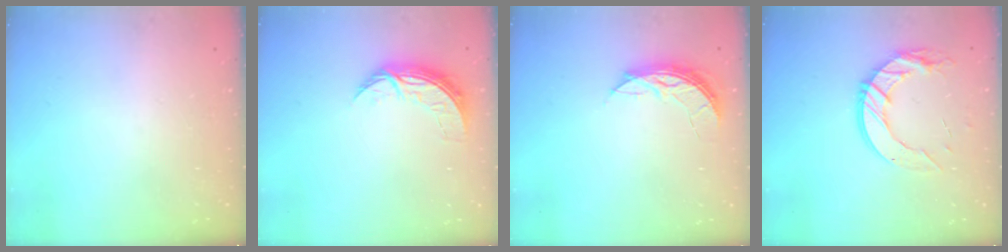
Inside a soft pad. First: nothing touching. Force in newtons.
{"total": 7.8, "press": 7.8, "slide": 0.3}
{"total": 6.1, "press": 6.1, "slide": 0.4}
{"total": 12.9, "press": 12.9, "slide": 0.8}